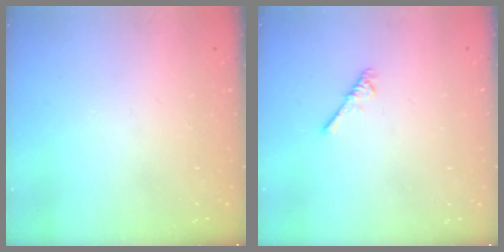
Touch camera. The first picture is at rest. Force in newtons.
{"total": 2.6, "press": 2.5, "slide": 0.5}